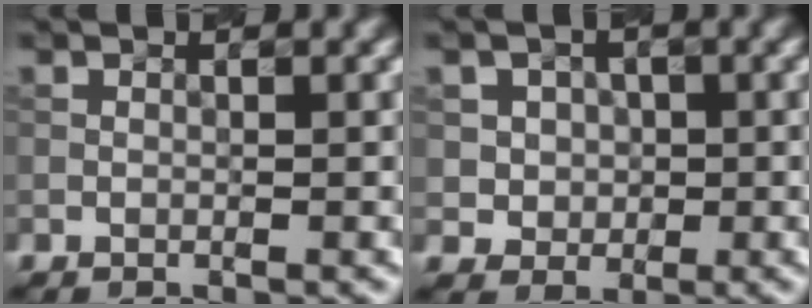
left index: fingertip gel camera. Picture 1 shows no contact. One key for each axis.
{"total": 3.4, "fx": 0.9, "fy": 3.1, "fz": 1.1, "tx": -0.007, "ty": 0.005, "tz": 0.014}